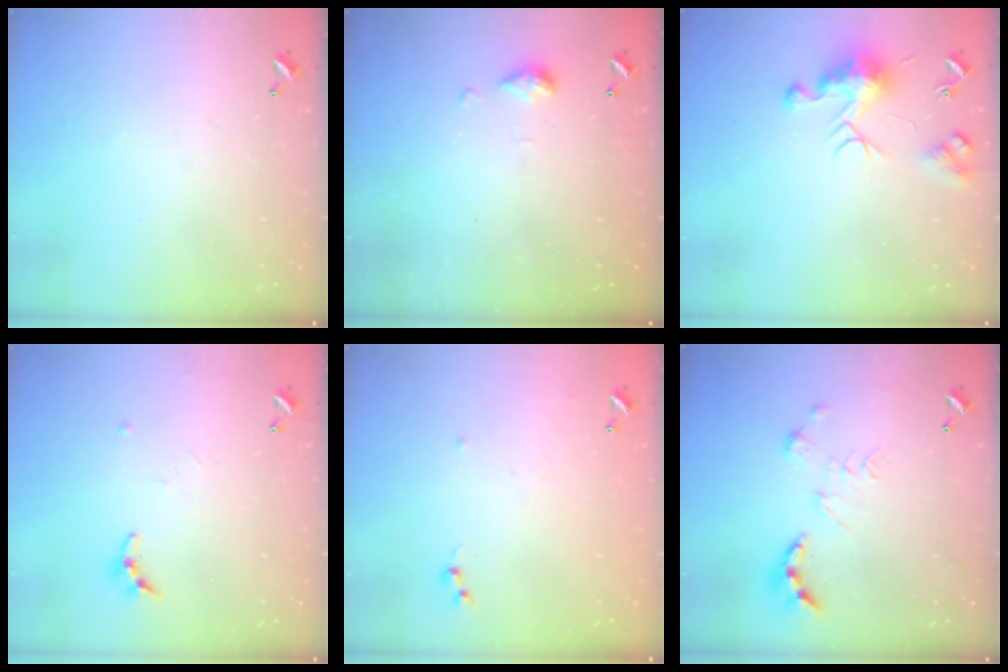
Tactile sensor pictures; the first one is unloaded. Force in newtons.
{"total": 5.6, "press": 5.5, "slide": 0.7}
{"total": 9.6, "press": 9.5, "slide": 0.9}
{"total": 7.0, "press": 7.0, "slide": 0.4}
{"total": 5.8, "press": 5.7, "slide": 0.8}
{"total": 0.8, "press": 0.8, "slide": 0.3}